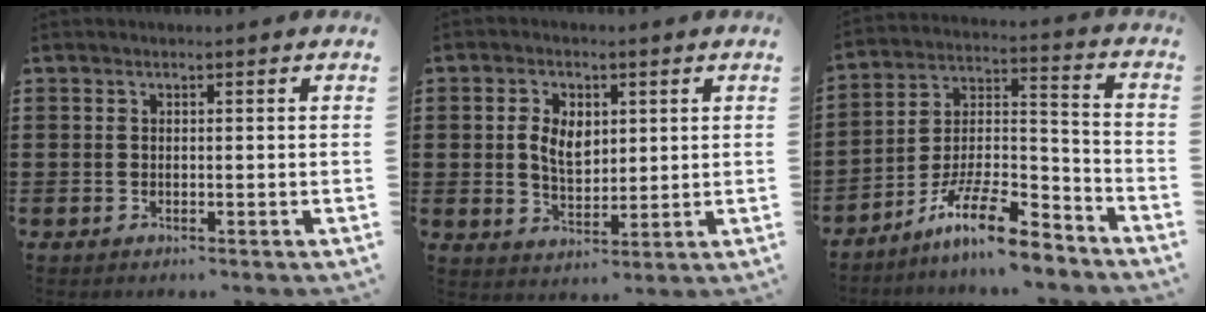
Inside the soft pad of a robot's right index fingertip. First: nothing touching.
{"total": 5.3, "force": [0.9, 3.5, 3.9], "torque": [-0.077, 0.010, 0.011]}
{"total": 12.7, "force": [-10.0, 2.2, 7.5], "torque": [-0.130, 0.028, -0.187]}